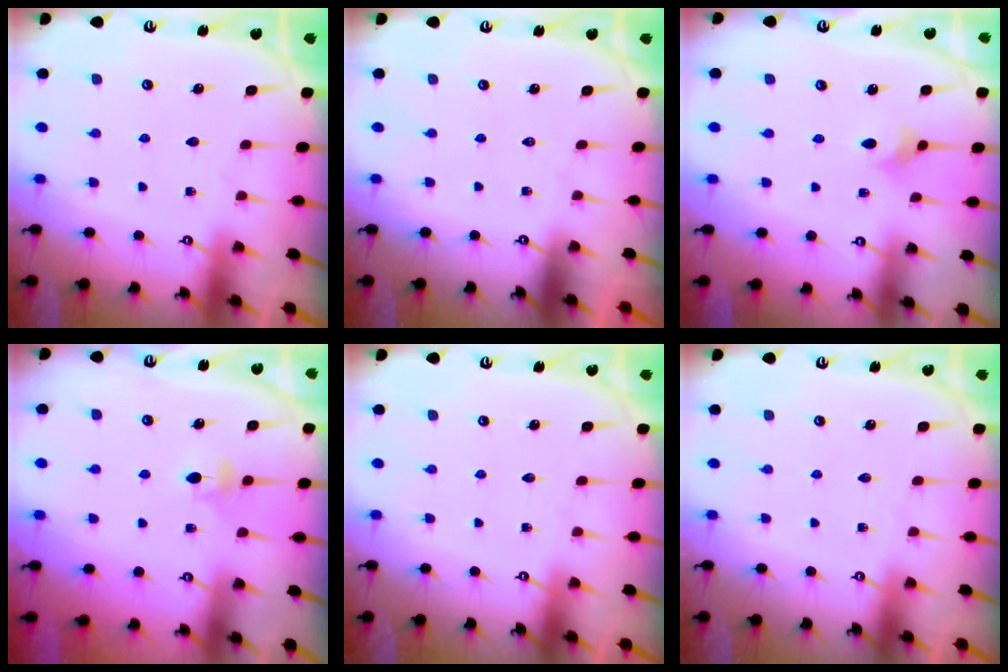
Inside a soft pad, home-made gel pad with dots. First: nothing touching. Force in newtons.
{"total": 0.0}
{"total": 4.7, "press": 4.6, "slide": 0.9}
{"total": 4.1, "press": 4.0, "slide": 0.9}
{"total": 0.0}
{"total": 0.0}